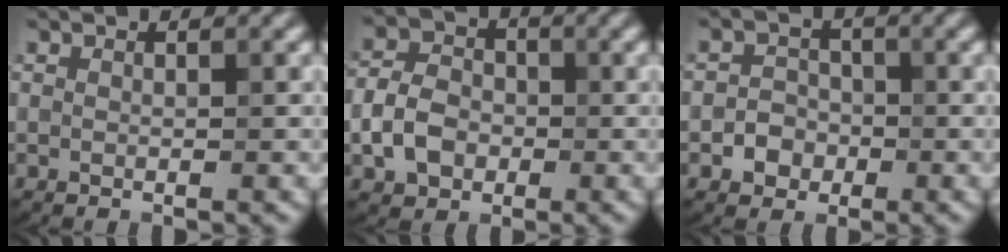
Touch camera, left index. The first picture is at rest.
{"total": 4.0, "force": [-1.3, 2.9, 2.4], "torque": [-0.051, 0.007, -0.027]}
{"total": 2.1, "force": [-0.9, 1.7, 0.7], "torque": [0.004, 0.006, -0.023]}